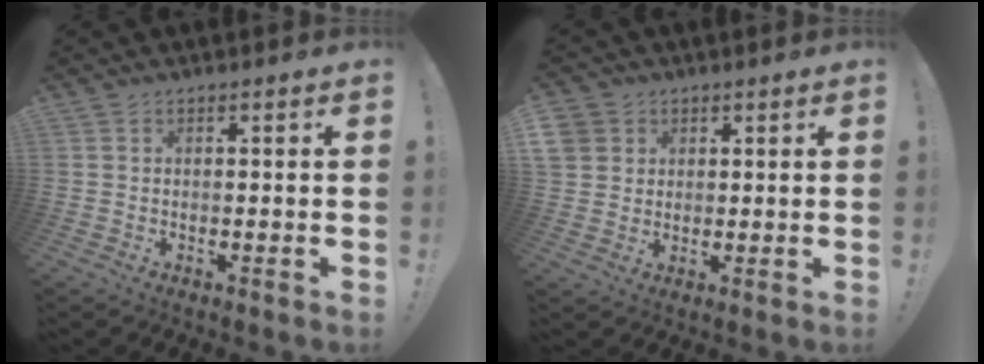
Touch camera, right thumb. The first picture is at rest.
{"total": 5.9, "force": [2.6, 5.2, 1.2], "torque": [-0.016, -0.012, 0.053]}